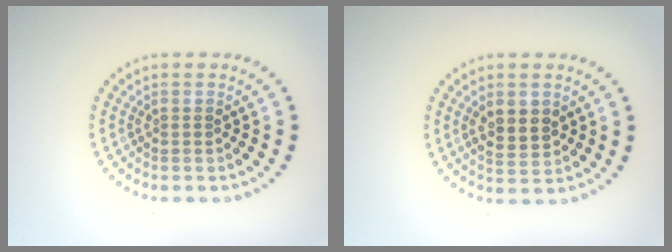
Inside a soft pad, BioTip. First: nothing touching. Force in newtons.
{"total": 3.0, "press": 3.0, "slide": 0.1}